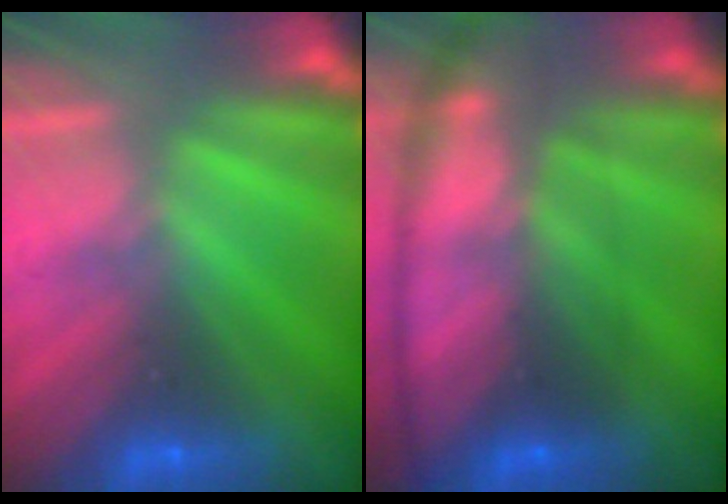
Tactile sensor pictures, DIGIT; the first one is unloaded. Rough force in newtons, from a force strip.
{"total": 7.4}